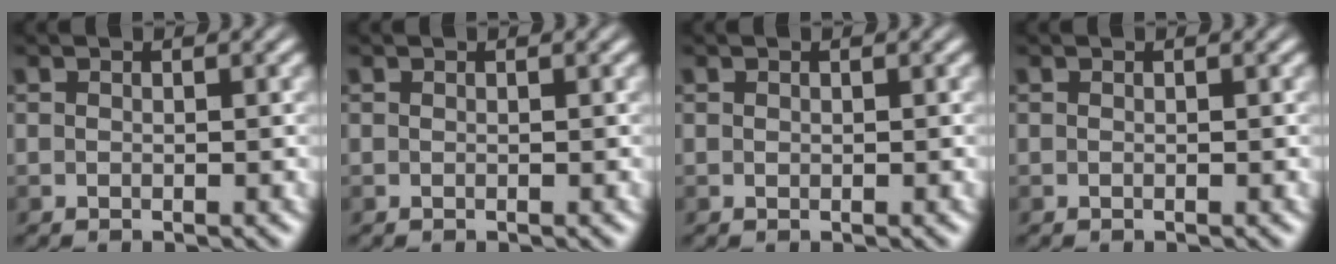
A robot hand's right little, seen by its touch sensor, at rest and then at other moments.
{"total": 0.0}
{"total": 0.0}
{"total": 0.0}